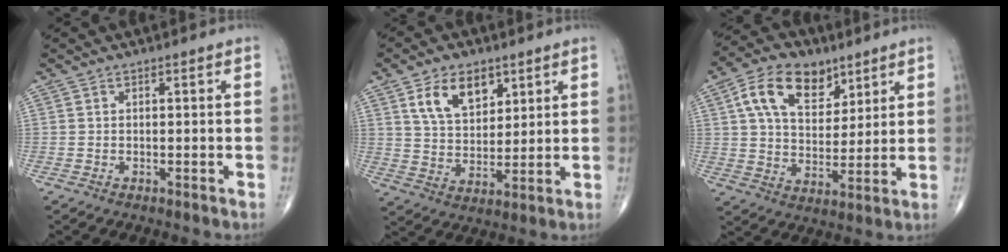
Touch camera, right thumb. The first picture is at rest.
{"total": 10.2, "force": [5.2, 6.1, 6.3], "torque": [-0.087, -0.027, 0.099]}
{"total": 14.2, "force": [6.8, 8.8, 8.8], "torque": [-0.124, -0.018, 0.124]}